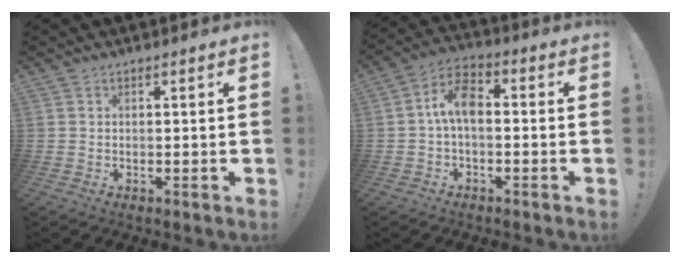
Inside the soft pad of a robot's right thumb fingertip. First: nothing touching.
{"total": 8.9, "force": [-0.1, 4.6, 7.6], "torque": [-0.139, 0.011, 0.000]}